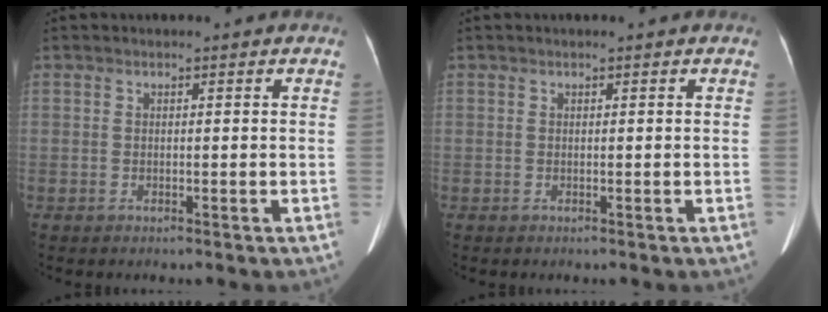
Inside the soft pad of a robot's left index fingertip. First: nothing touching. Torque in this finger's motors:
{"motor_torque": [-0.20, -0.80, -0.05, -0.03]}